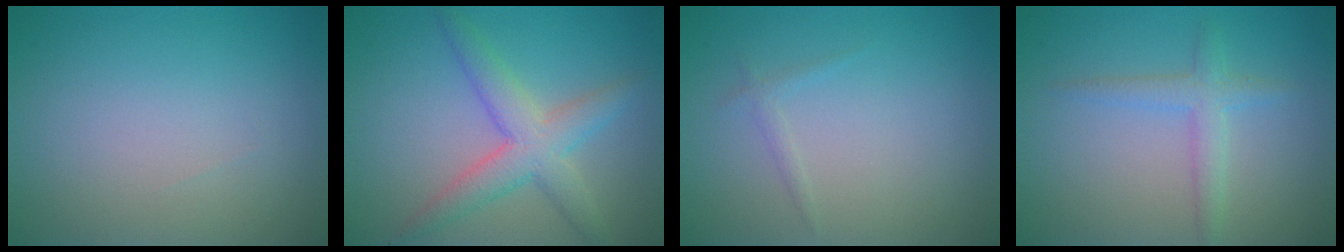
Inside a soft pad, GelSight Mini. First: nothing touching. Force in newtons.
{"total": 4.5, "press": 4.5, "slide": 0.0}
{"total": 0.8, "press": 0.8, "slide": 0.1}
{"total": 2.2, "press": 2.2, "slide": 0.0}